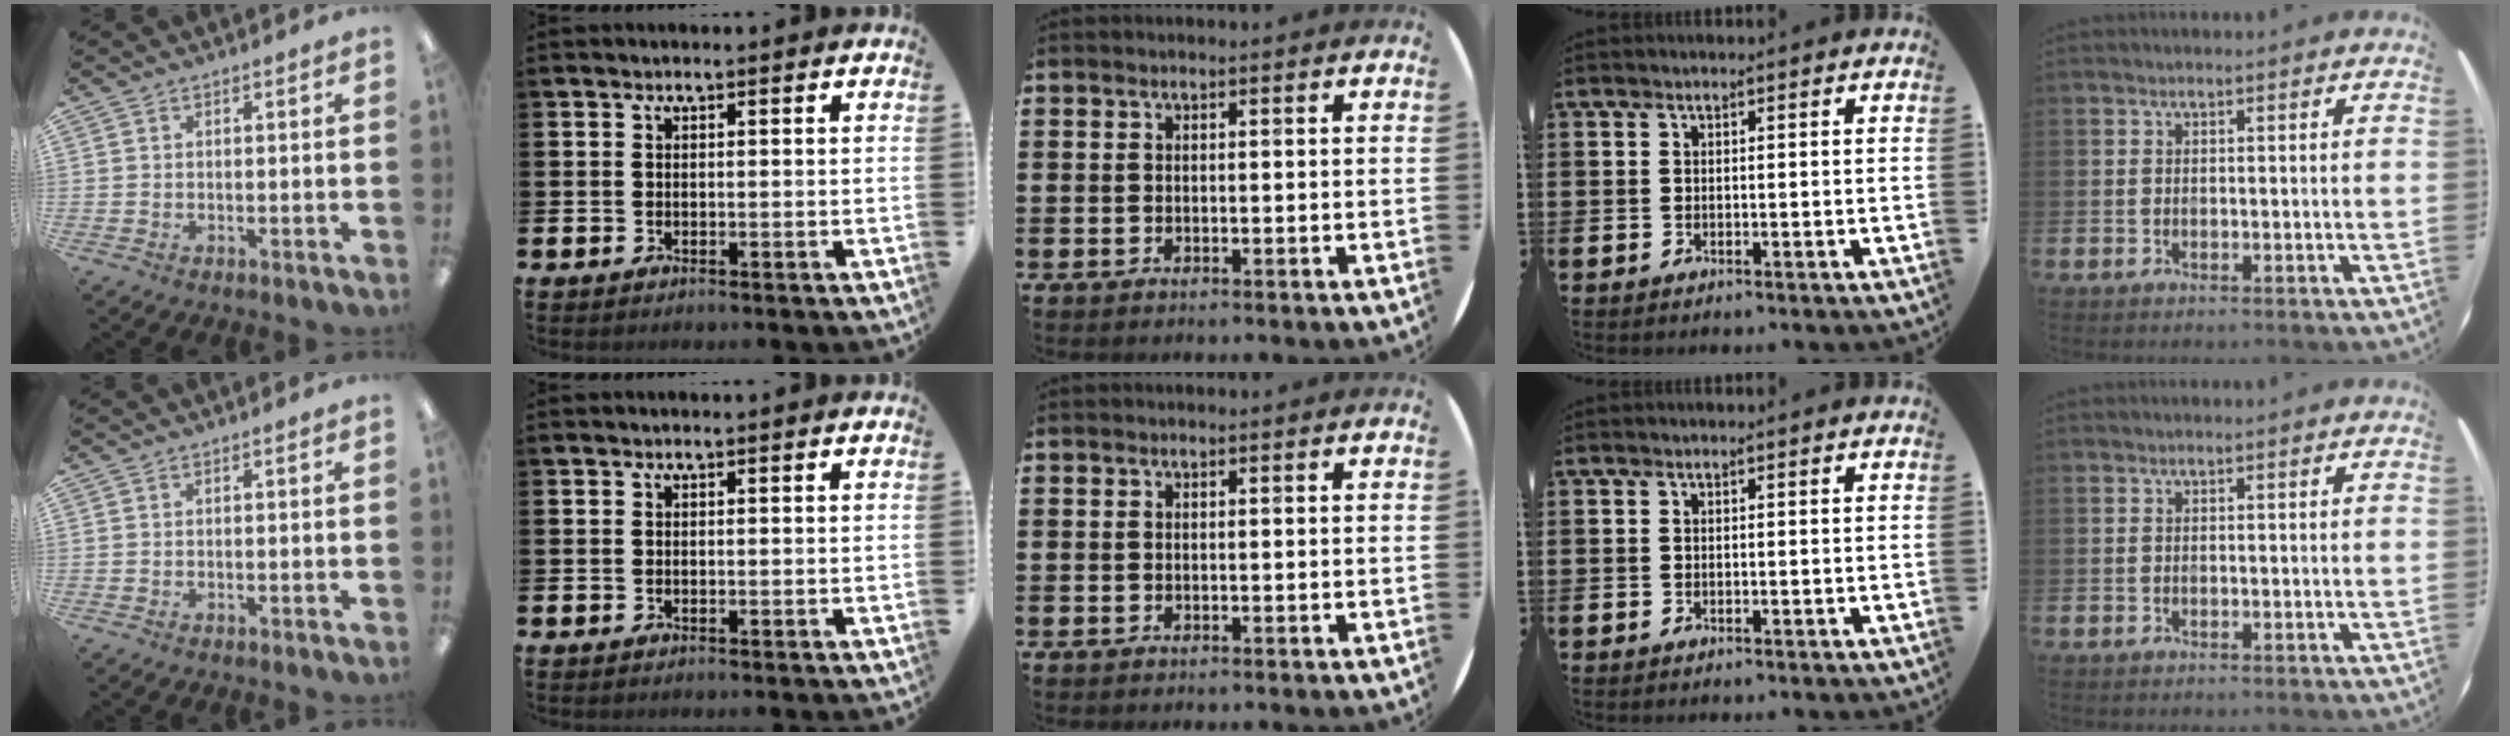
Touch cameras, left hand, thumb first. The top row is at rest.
{}